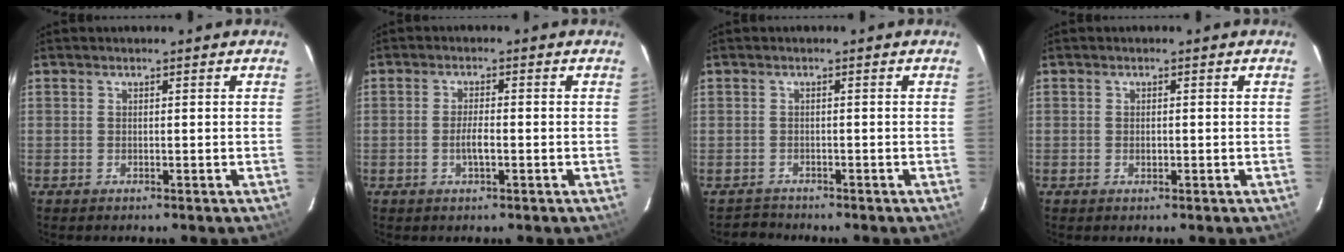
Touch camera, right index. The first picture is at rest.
{"total": 2.8, "force": [-0.9, 0.7, 2.5], "torque": [-0.049, -0.003, -0.015]}
{"total": 2.1, "force": [-1.7, 1.1, -0.7], "torque": [0.008, 0.010, -0.031]}
{"total": 0.9, "force": [-0.2, 0.6, 0.6], "torque": [-0.009, 0.000, -0.001]}